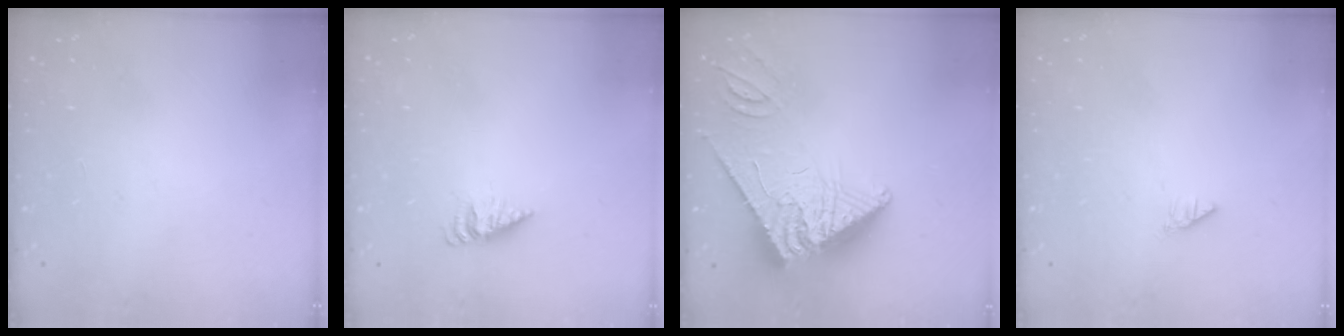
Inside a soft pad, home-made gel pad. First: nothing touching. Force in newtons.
{"total": 2.5, "press": 2.4, "slide": 0.4}
{"total": 14.6, "press": 14.5, "slide": 1.3}
{"total": 0.0}